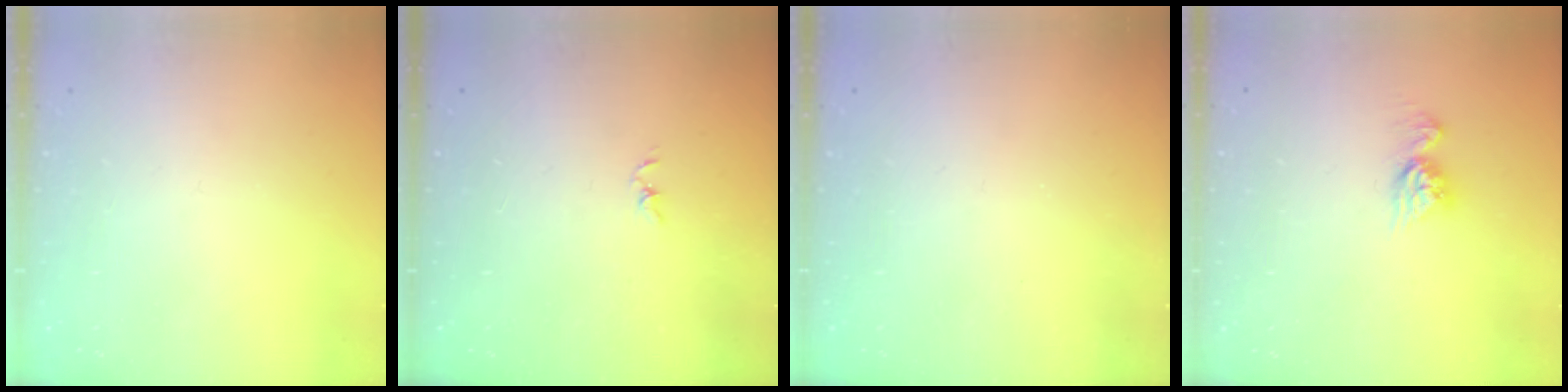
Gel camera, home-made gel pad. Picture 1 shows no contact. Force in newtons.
{"total": 1.2, "press": 1.1, "slide": 0.2}
{"total": 0.0}
{"total": 8.4, "press": 8.4, "slide": 0.6}